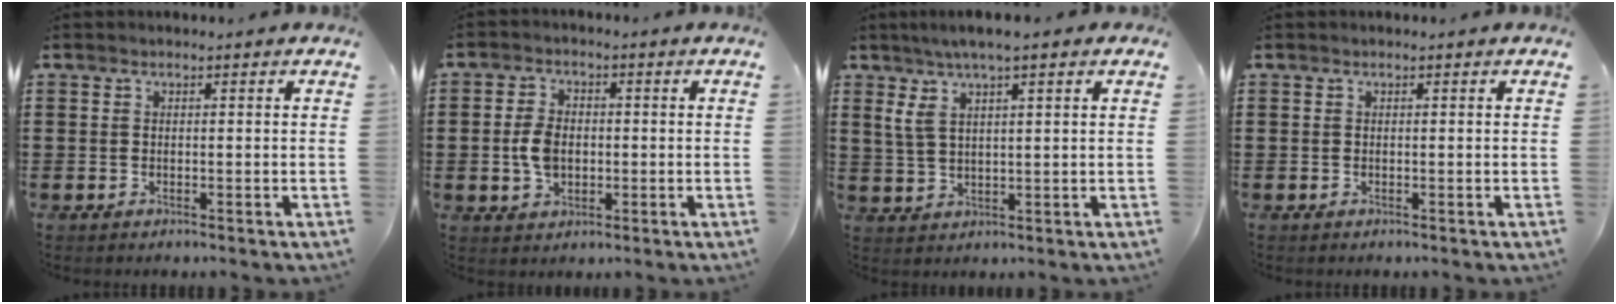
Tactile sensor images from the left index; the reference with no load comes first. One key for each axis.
{"total": 4.7, "fx": -0.4, "fy": 3.1, "fz": 3.4, "tx": -0.083, "ty": 0.004, "tz": -0.012}
{"total": 5.7, "fx": 2.9, "fy": 1.2, "fz": 4.7, "tx": -0.095, "ty": 0.006, "tz": 0.050}
{"total": 0.0}